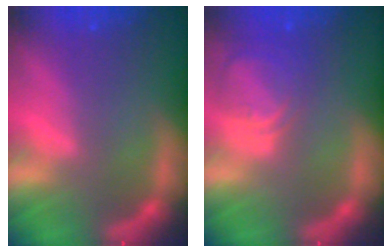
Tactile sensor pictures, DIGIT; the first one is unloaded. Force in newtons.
{"total": 4.5}